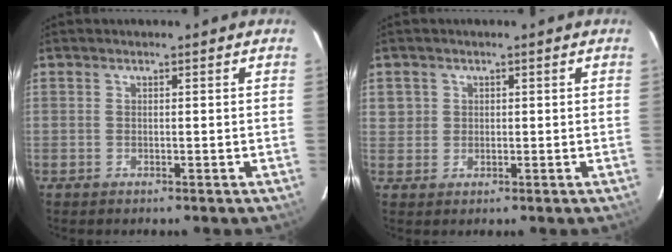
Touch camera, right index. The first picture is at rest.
{"total": 2.3, "force": [0.8, 2.2, 0.1], "torque": [0.009, 0.002, 0.011]}